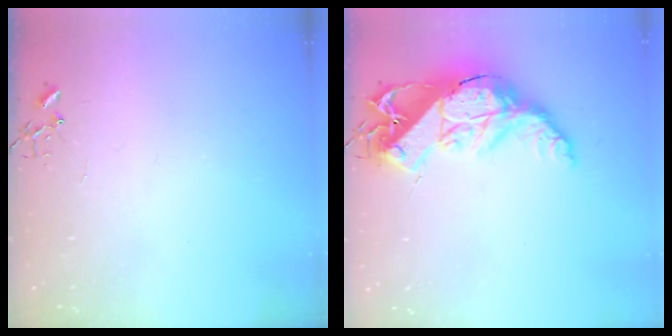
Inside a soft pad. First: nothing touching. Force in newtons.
{"total": 19.6, "press": 19.6, "slide": 1.2}